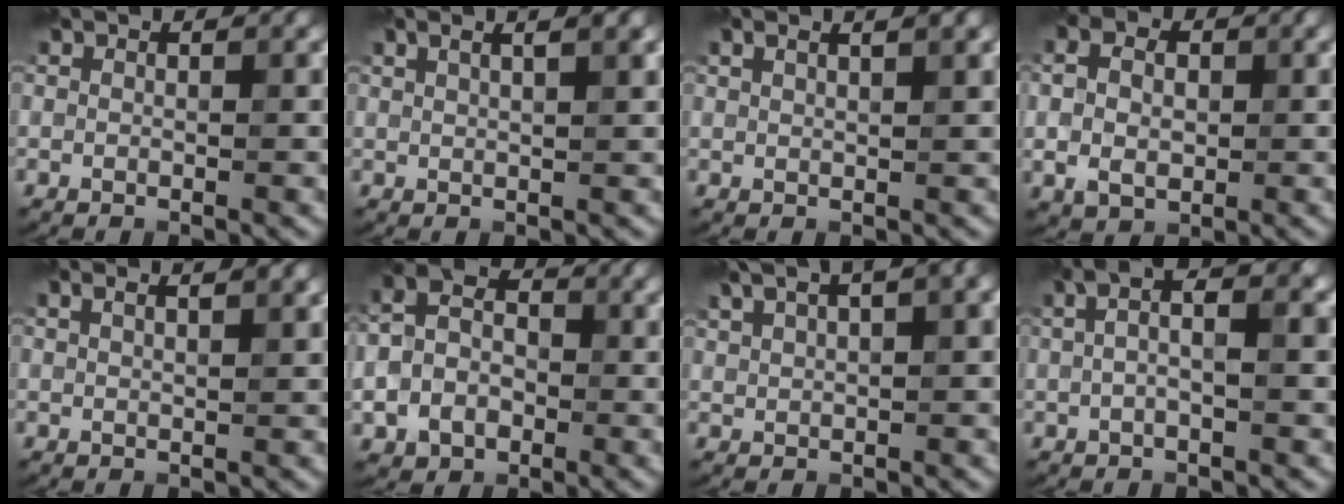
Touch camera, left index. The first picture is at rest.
{"total": 4.1, "force": [2.2, 1.6, 3.0], "torque": [-0.017, 0.020, 0.006]}
{"total": 2.3, "force": [1.4, 0.6, 1.7], "torque": [-0.021, 0.002, 0.018]}
{"total": 4.7, "force": [0.2, 3.5, 3.2], "torque": [-0.062, 0.007, -0.001]}
{"total": 2.9, "force": [1.8, 1.0, 2.0], "torque": [-0.015, 0.007, 0.011]}
{"total": 5.6, "force": [-1.0, 4.4, 3.3], "torque": [-0.075, -0.005, -0.026]}
{"total": 6.6, "force": [4.1, 2.2, 4.6], "torque": [-0.093, 0.027, 0.064]}
{"total": 4.5, "force": [1.0, 1.5, 4.1], "torque": [-0.073, 0.020, 0.008]}